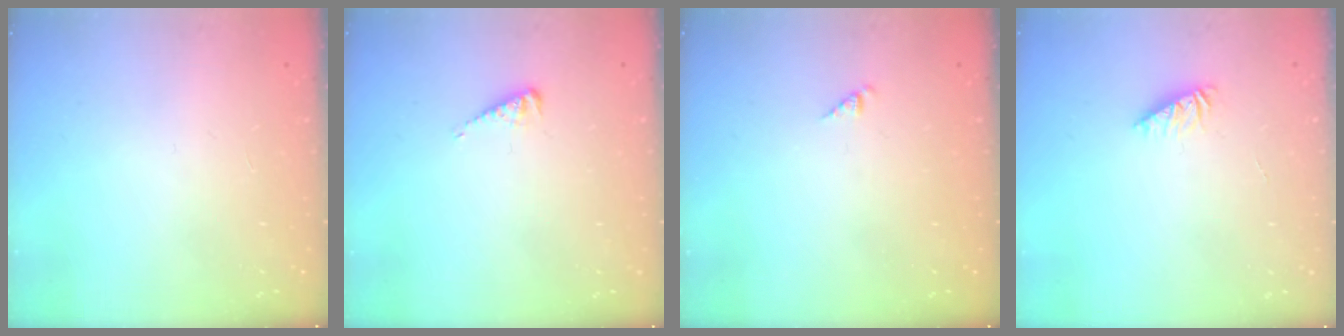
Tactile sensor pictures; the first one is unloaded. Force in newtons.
{"total": 3.9, "press": 3.9, "slide": 0.5}
{"total": 0.8, "press": 0.8, "slide": 0.2}
{"total": 1.2, "press": 1.2, "slide": 0.2}